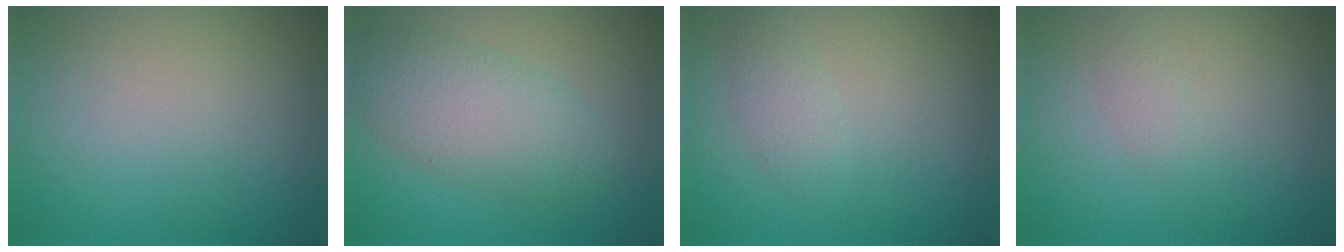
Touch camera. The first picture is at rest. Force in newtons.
{"total": 5.1, "press": 5.1, "slide": 0.1}
{"total": 1.6, "press": 1.6, "slide": 0.1}
{"total": 0.8, "press": 0.8, "slide": 0.0}